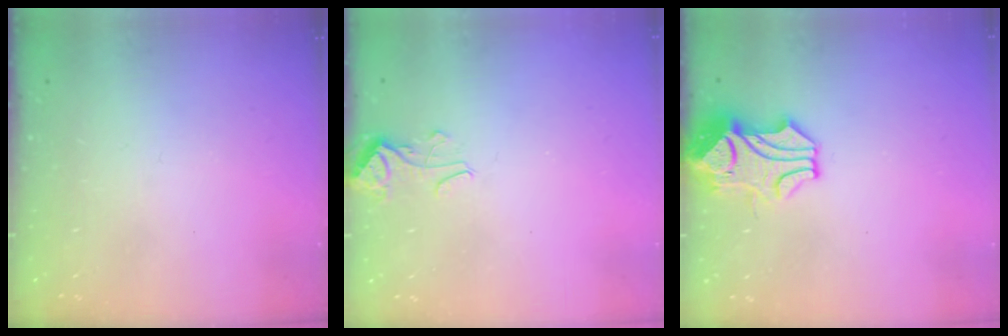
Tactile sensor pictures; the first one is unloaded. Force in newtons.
{"total": 2.1, "press": 2.1, "slide": 0.5}
{"total": 2.7, "press": 2.3, "slide": 1.4}